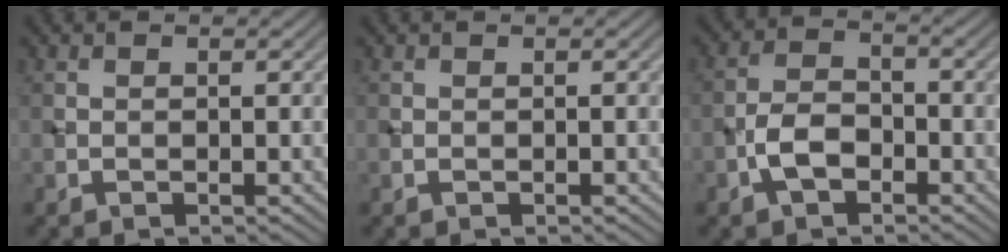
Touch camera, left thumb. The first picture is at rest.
{"total": 0.0}
{"total": 4.4, "force": [-2.0, 2.6, 3.0], "torque": [-0.057, 0.007, -0.046]}